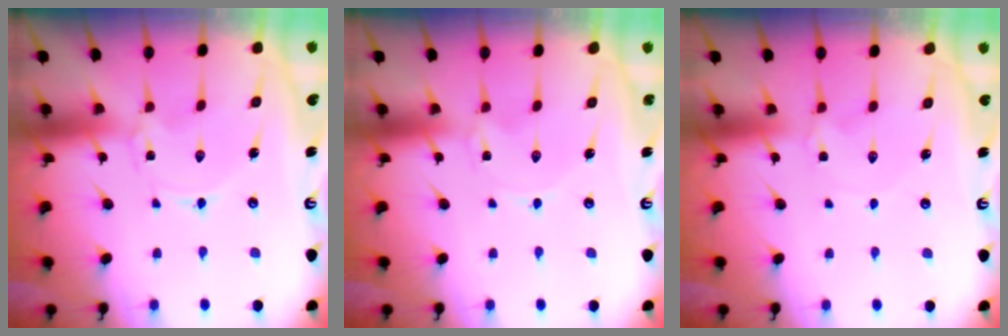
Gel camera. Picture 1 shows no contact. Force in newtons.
{"total": 0.0}
{"total": 0.8, "press": 0.7, "slide": 0.2}